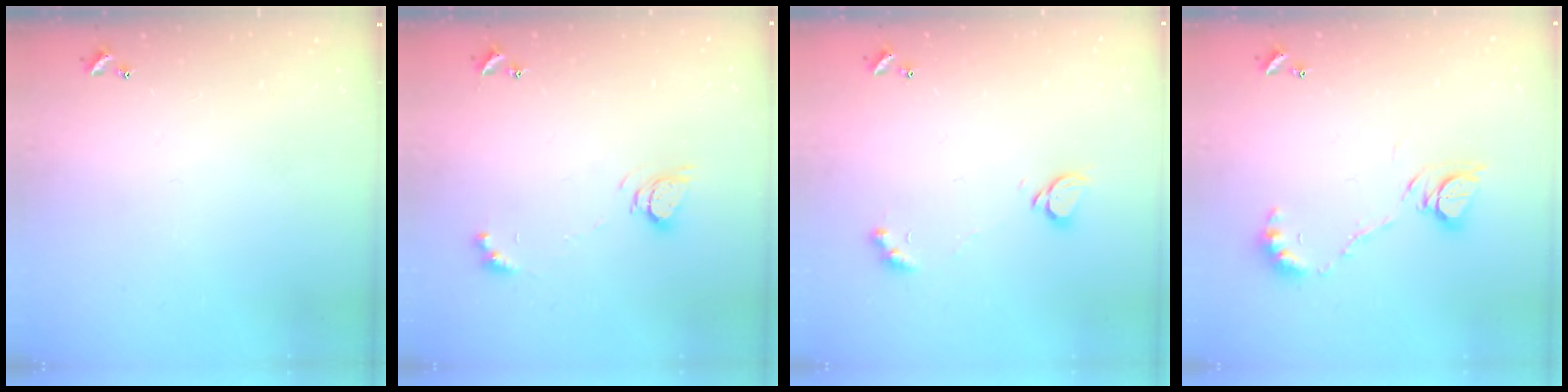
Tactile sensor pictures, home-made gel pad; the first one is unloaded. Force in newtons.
{"total": 5.9, "press": 5.9, "slide": 0.5}
{"total": 2.1, "press": 2.1, "slide": 0.3}
{"total": 9.7, "press": 9.6, "slide": 0.9}